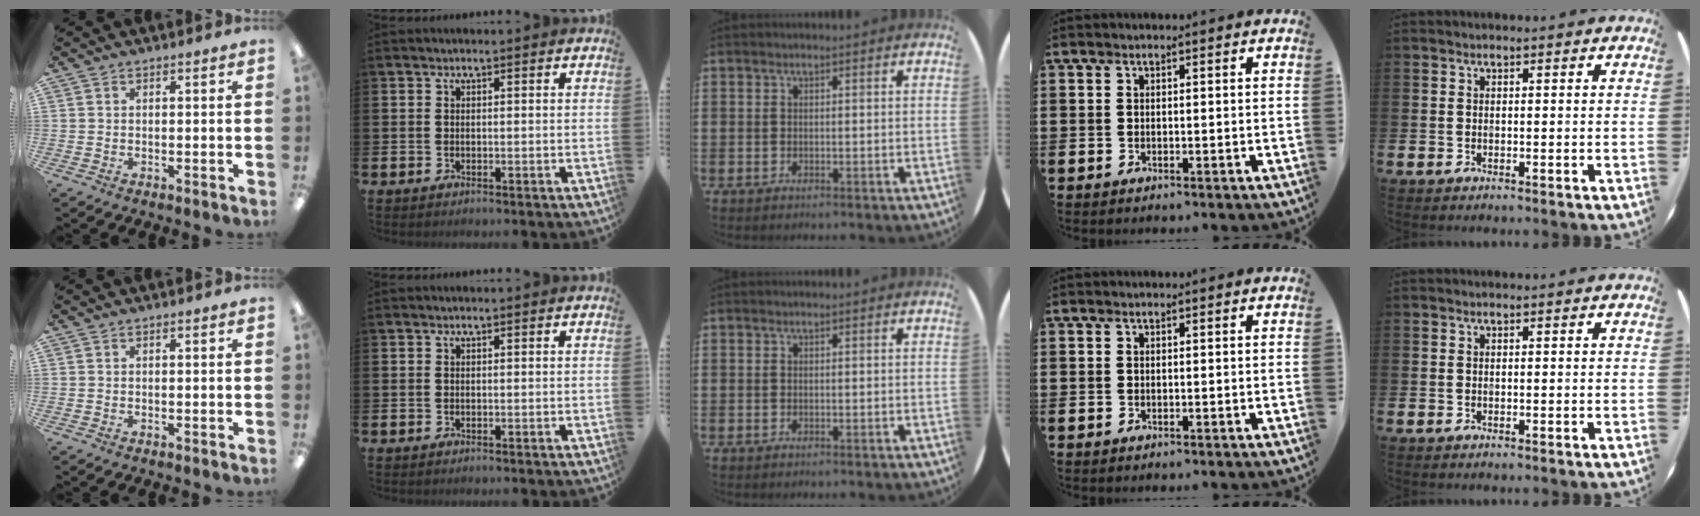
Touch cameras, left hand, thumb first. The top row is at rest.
{}